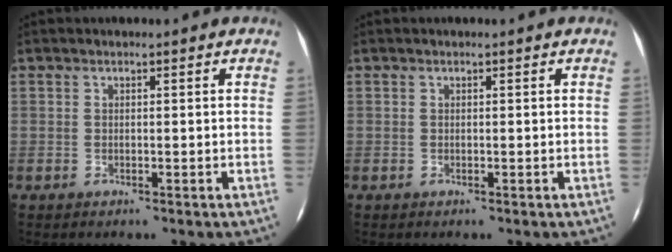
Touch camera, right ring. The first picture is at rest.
{"total": 0.0}